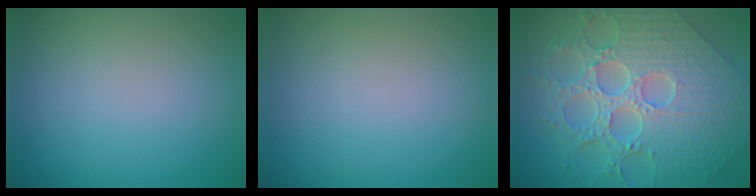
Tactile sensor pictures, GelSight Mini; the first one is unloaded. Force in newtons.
{"total": 0.0}
{"total": 9.4, "press": 7.1, "slide": 6.1}